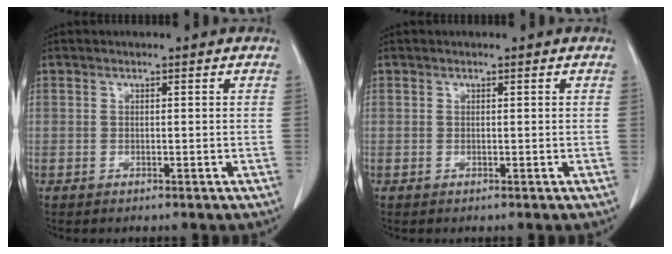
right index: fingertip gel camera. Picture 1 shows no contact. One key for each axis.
{"total": 0.0}